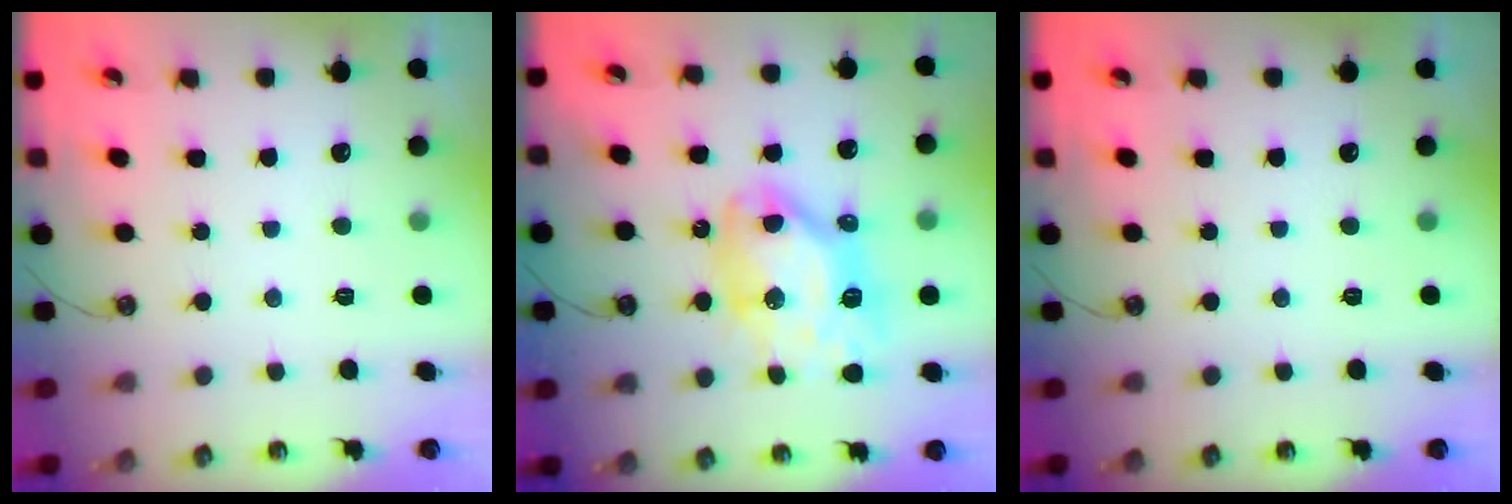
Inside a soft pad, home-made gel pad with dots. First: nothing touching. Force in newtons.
{"total": 15.2, "press": 15.1, "slide": 1.4}
{"total": 0.0}